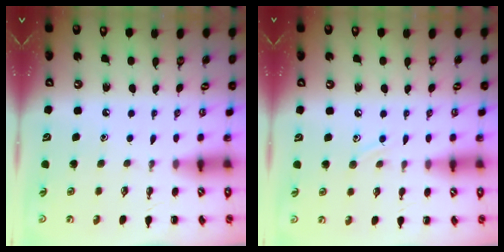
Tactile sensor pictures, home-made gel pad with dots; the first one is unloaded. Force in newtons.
{"total": 6.1, "press": 5.9, "slide": 1.7}